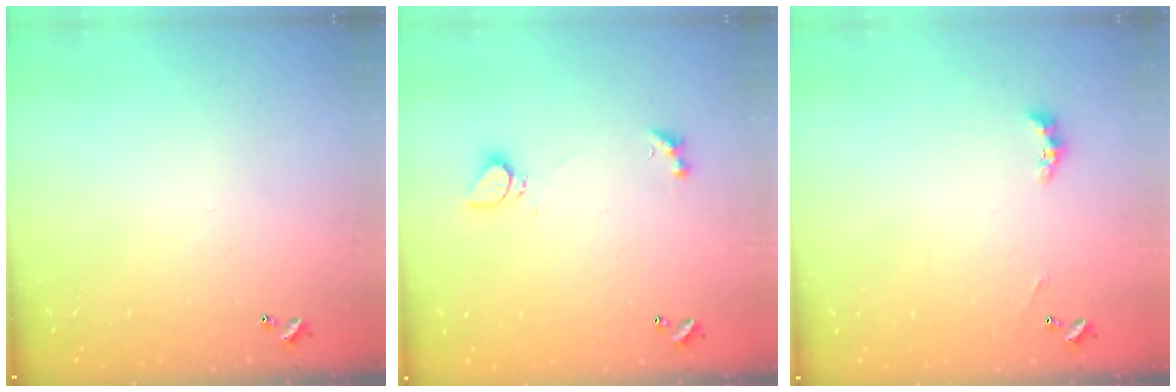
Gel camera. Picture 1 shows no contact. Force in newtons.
{"total": 2.4, "press": 2.4, "slide": 0.5}
{"total": 2.1, "press": 2.0, "slide": 0.6}